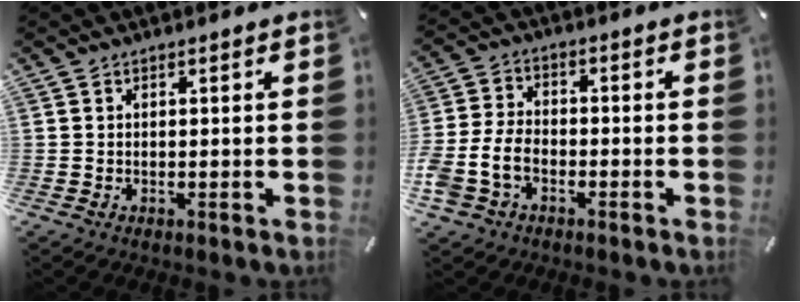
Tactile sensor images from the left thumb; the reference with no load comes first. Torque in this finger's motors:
{"motor_torque": [-0.42, 1.17, 0.64, -0.11, 0.40]}